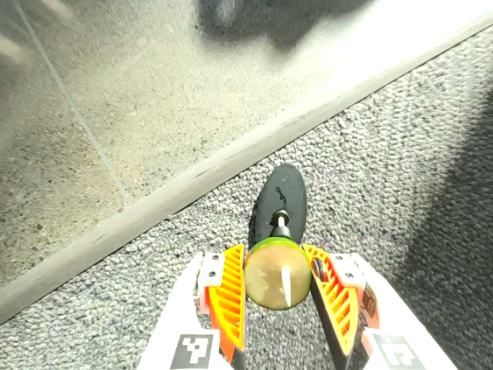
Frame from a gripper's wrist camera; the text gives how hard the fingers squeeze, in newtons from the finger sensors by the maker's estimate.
{"total": 10.4, "left": 10.5, "right": 10.3}